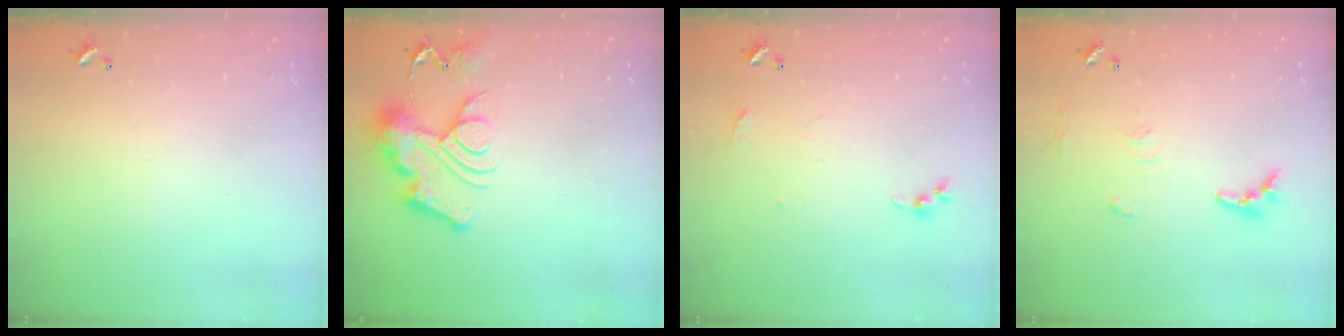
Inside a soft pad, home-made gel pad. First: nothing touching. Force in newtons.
{"total": 13.4, "press": 13.4, "slide": 1.4}
{"total": 5.1, "press": 5.0, "slide": 0.6}
{"total": 8.7, "press": 8.7, "slide": 0.6}